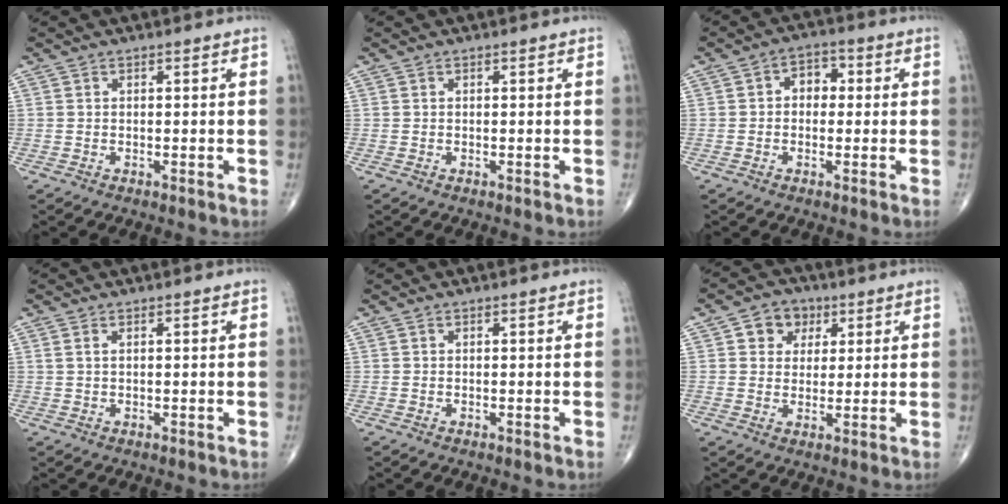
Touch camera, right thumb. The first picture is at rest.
{"total": 0.0}
{"total": 4.8, "force": [0.4, 3.6, 3.1], "torque": [-0.023, 0.017, -0.003]}
{"total": 1.2, "force": [0.5, 0.5, 0.9], "torque": [-0.025, 0.009, 0.015]}
{"total": 0.0}
{"total": 6.4, "force": [2.5, 5.3, 2.5], "torque": [-0.004, -0.003, 0.034]}